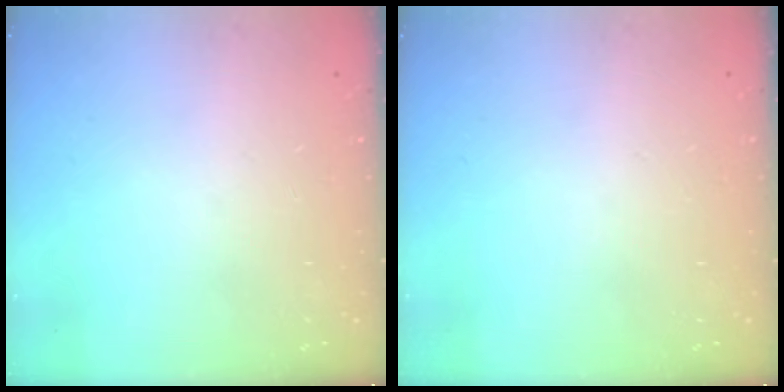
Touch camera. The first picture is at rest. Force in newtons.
{"total": 0.0}